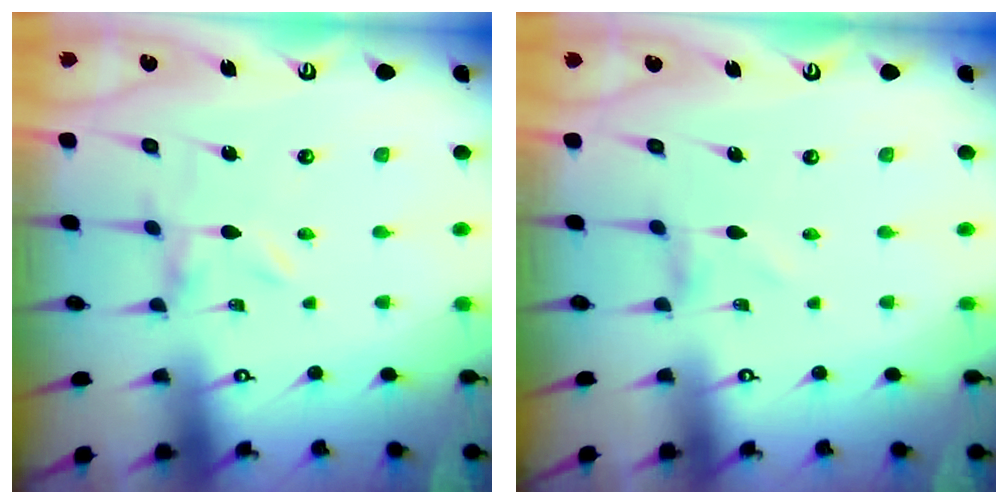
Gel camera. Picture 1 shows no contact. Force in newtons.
{"total": 0.8, "press": 0.8, "slide": 0.1}